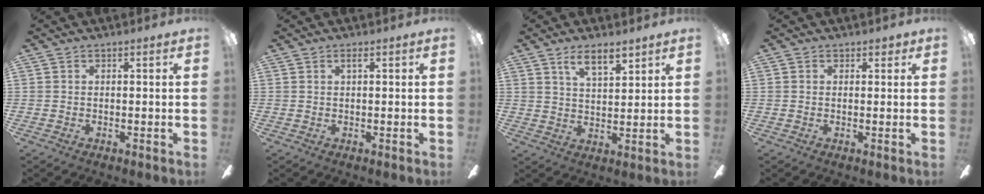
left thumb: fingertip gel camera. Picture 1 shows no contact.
{"total": 1.4, "force": [0.7, 0.4, 1.1], "torque": [-0.016, 0.001, 0.009]}
{"total": 7.1, "force": [5.4, 2.6, 3.9], "torque": [-0.064, -0.024, 0.094]}
{"total": 1.7, "force": [0.9, 1.2, 0.8], "torque": [-0.009, 0.002, 0.013]}